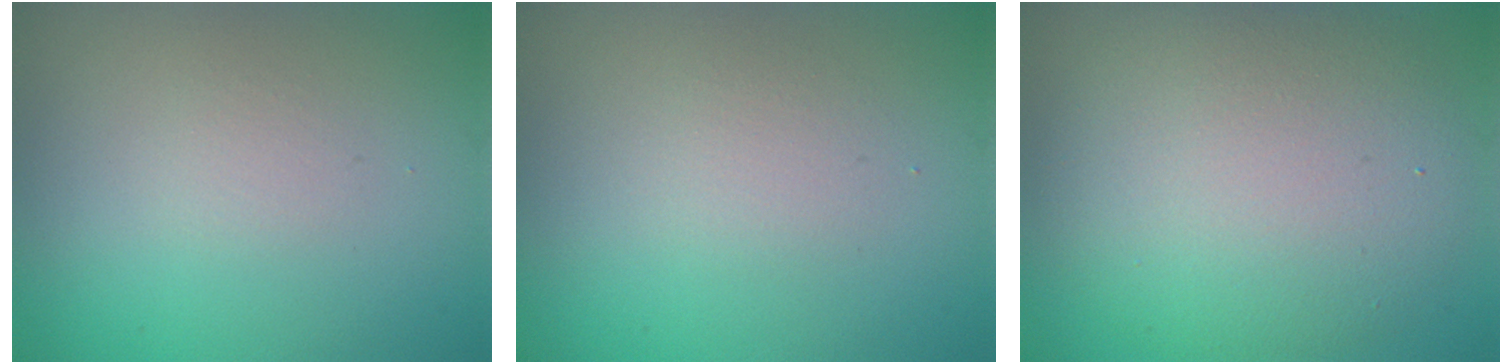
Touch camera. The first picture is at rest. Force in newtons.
{"total": 1.3, "press": 1.3, "slide": 0.1}
{"total": 8.9, "press": 8.8, "slide": 0.7}